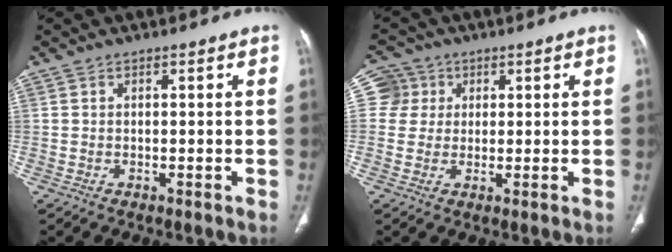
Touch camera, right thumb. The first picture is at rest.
{"total": 5.1, "force": [1.4, 4.9, 0.0], "torque": [0.028, -0.001, 0.023]}